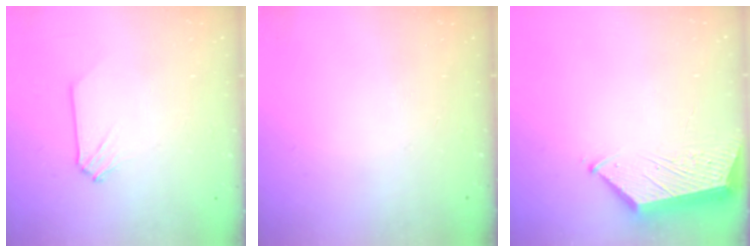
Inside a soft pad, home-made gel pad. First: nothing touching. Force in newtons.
{"total": 0.0}
{"total": 5.4, "press": 5.3, "slide": 0.6}